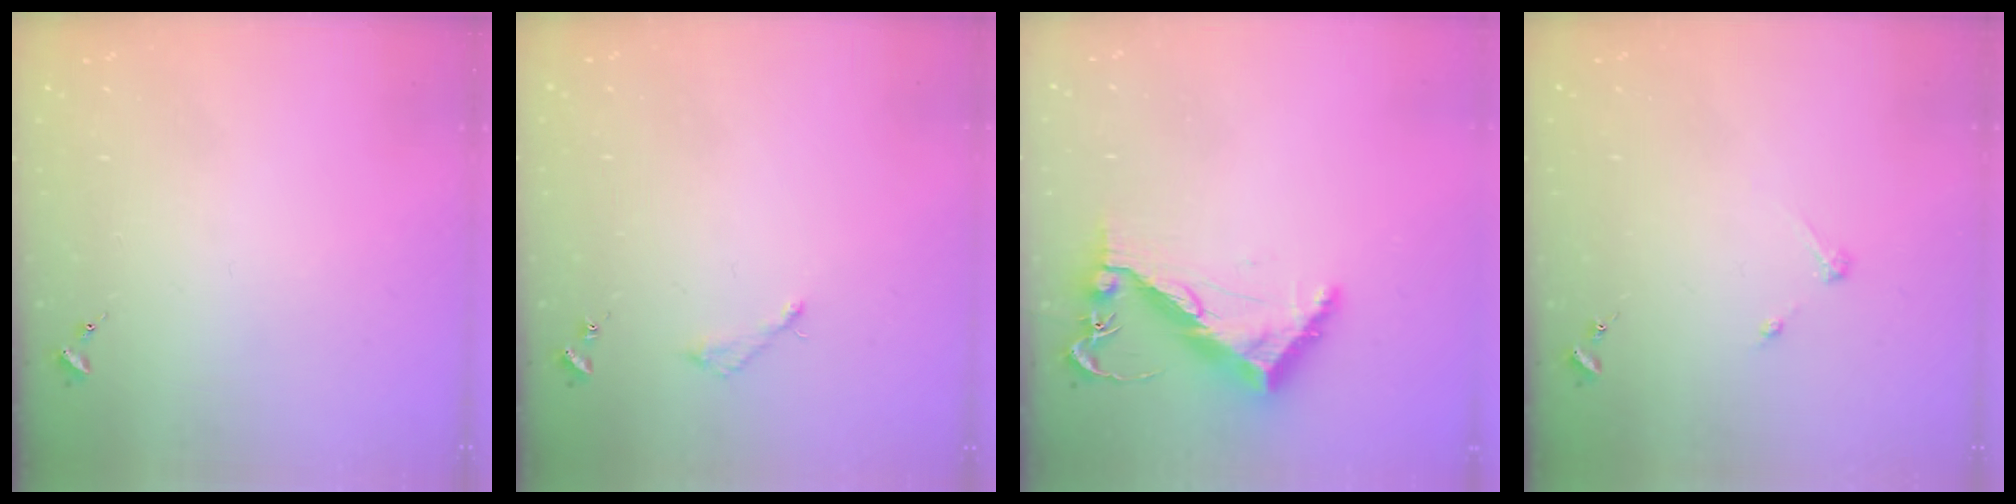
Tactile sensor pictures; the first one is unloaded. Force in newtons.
{"total": 3.1, "press": 3.0, "slide": 0.3}
{"total": 9.7, "press": 9.6, "slide": 1.4}
{"total": 2.7, "press": 2.7, "slide": 0.3}